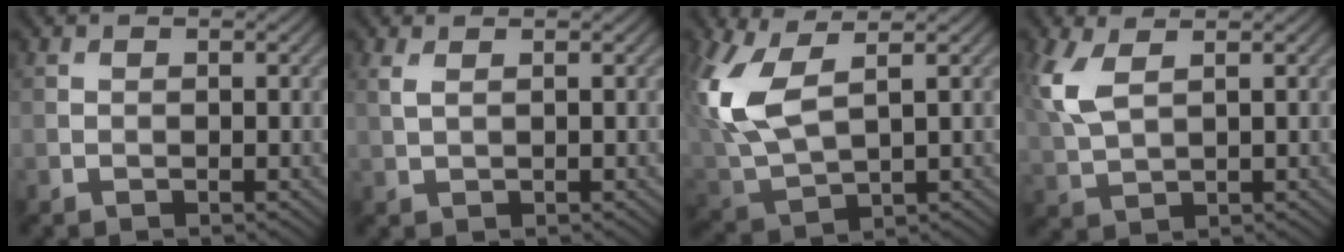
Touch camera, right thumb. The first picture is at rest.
{"total": 1.4, "force": [0.8, 0.4, 1.1], "torque": [-0.032, 0.002, 0.017]}
{"total": 9.9, "force": [3.0, 4.8, 8.1], "torque": [-0.207, -0.001, 0.059]}
{"total": 5.9, "force": [2.3, 2.7, 4.7], "torque": [-0.128, 0.009, 0.047]}